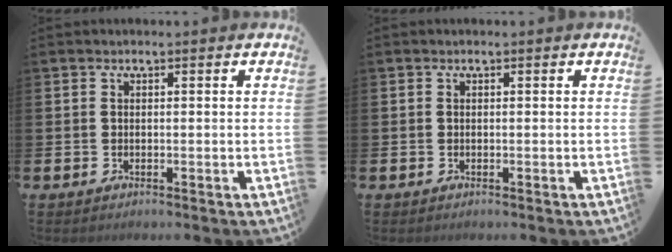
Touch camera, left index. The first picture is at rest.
{"total": 0.0}